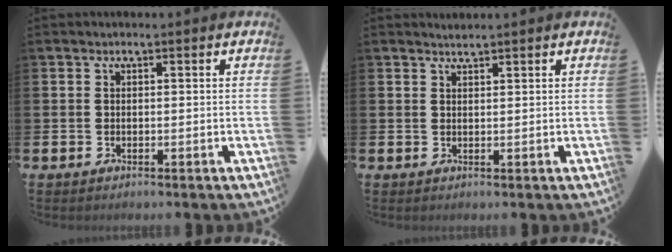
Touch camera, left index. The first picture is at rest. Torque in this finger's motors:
{"motor_torque": [-0.07, 0.02, -0.02, 0.01]}